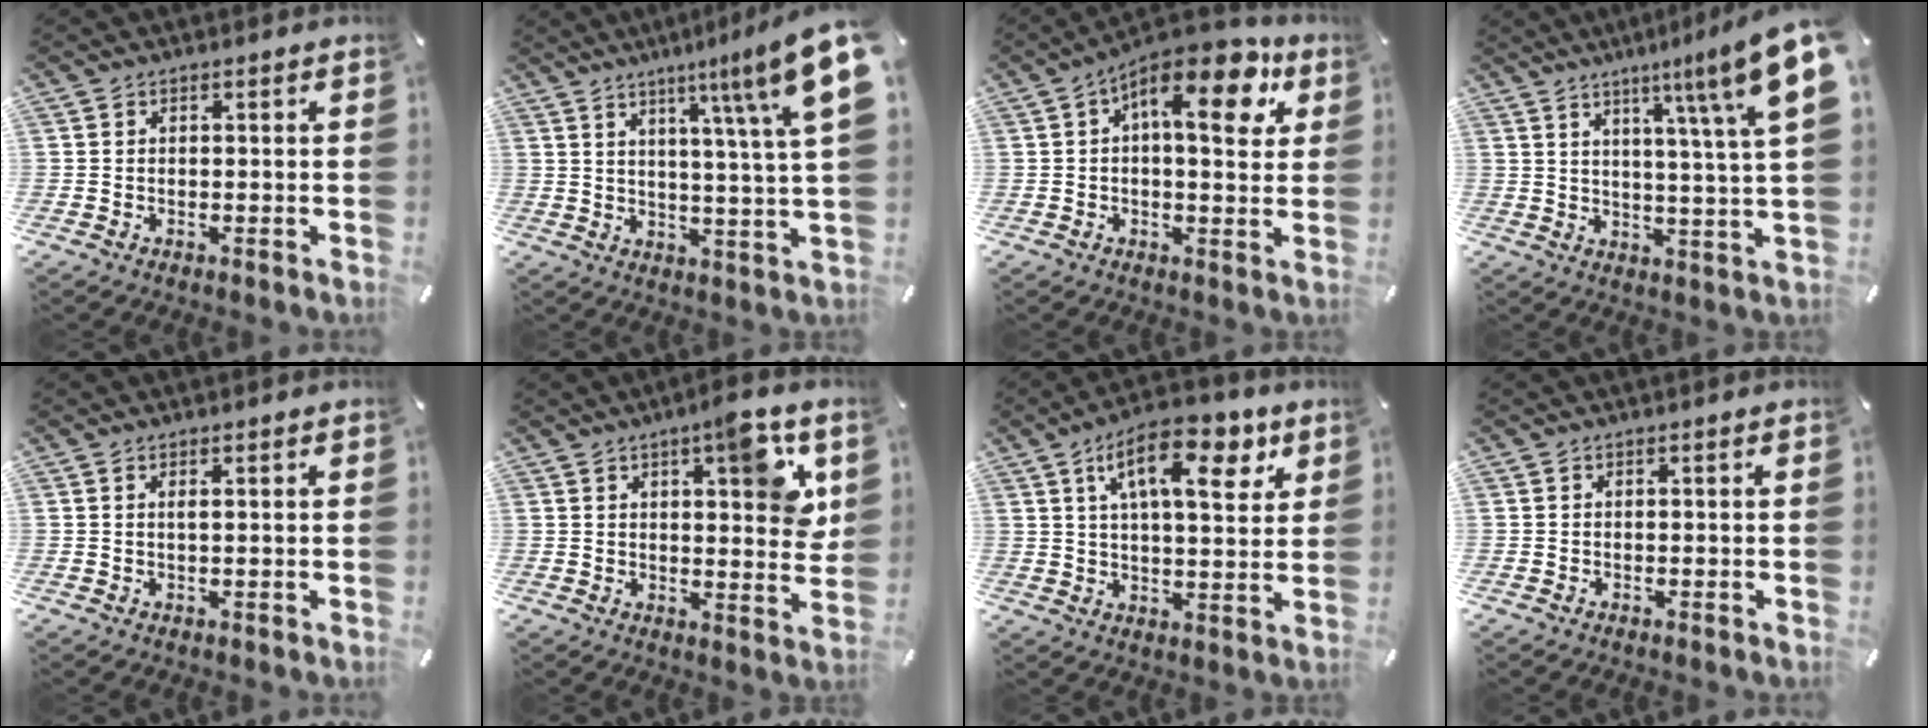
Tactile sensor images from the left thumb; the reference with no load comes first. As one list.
[{"total": 16.8, "force": [7.9, 1.7, 14.7], "torque": [-0.221, -0.044, 0.113]}, {"total": 14.3, "force": [5.8, 5.8, 11.7], "torque": [-0.162, -0.029, 0.091]}, {"total": 16.0, "force": [8.0, 1.4, 13.8], "torque": [-0.207, -0.044, 0.115]}, {"total": 1.2, "force": [0.5, 0.1, 1.2], "torque": [-0.024, -0.001, 0.008]}, {"total": 11.1, "force": [5.7, 3.3, 8.9], "torque": [-0.099, -0.039, 0.085]}, {"total": 16.4, "force": [8.1, 6.9, 12.6], "torque": [-0.193, -0.020, 0.127]}, {"total": 0.0}]